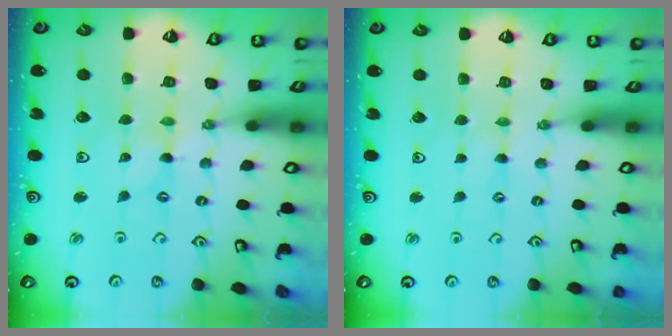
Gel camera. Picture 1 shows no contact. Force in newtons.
{"total": 0.7, "press": 0.6, "slide": 0.1}